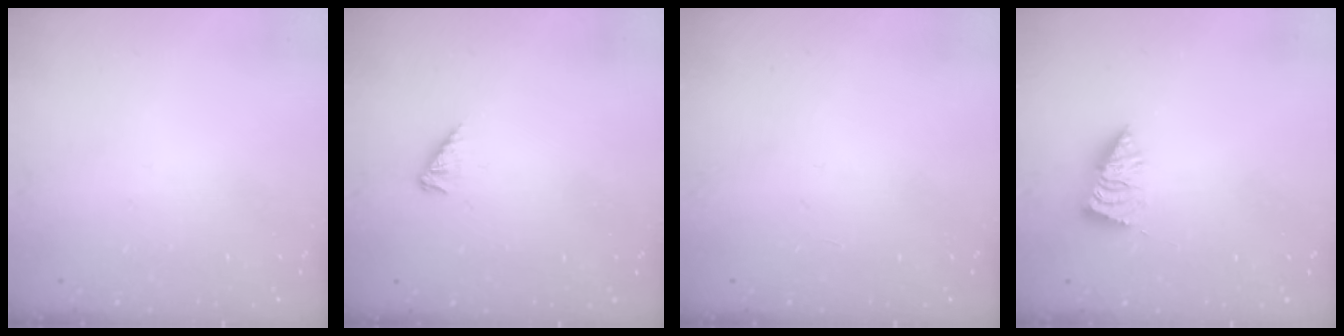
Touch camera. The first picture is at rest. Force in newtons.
{"total": 4.0, "press": 4.0, "slide": 0.6}
{"total": 0.0}
{"total": 0.9, "press": 0.9, "slide": 0.1}